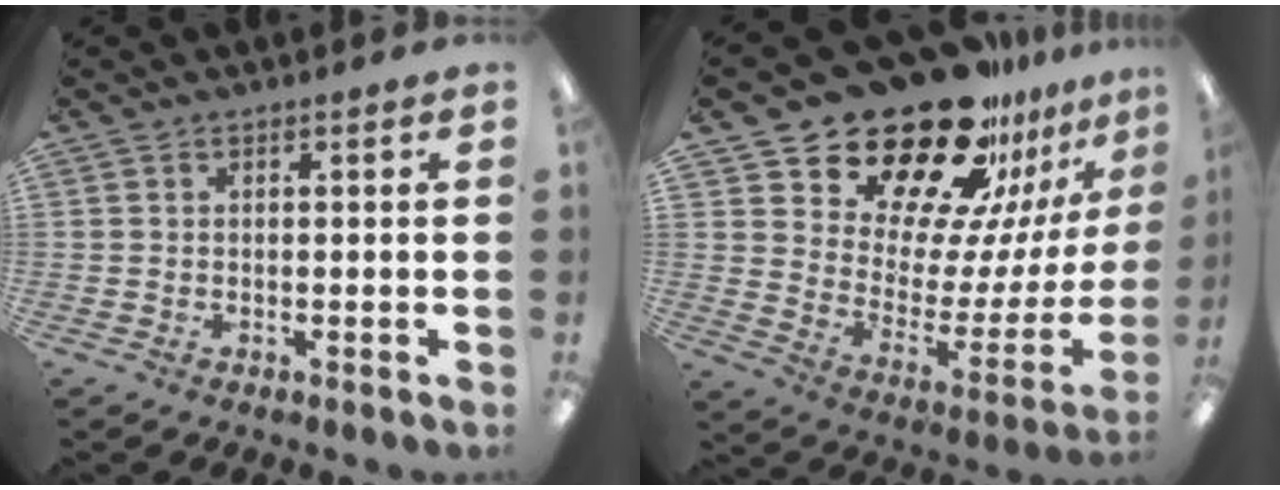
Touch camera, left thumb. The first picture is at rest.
{"total": 26.3, "force": [21.2, 11.5, 10.6], "torque": [-0.167, -0.152, 0.380]}